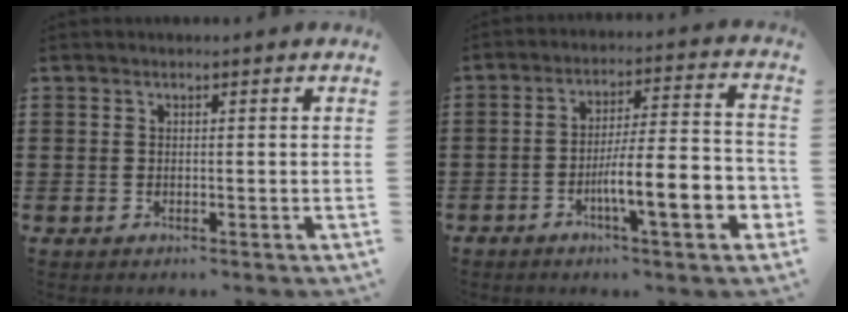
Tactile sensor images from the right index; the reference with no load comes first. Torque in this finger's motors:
{"motor_torque": [1.16, -0.97, 0.58, 0.21]}